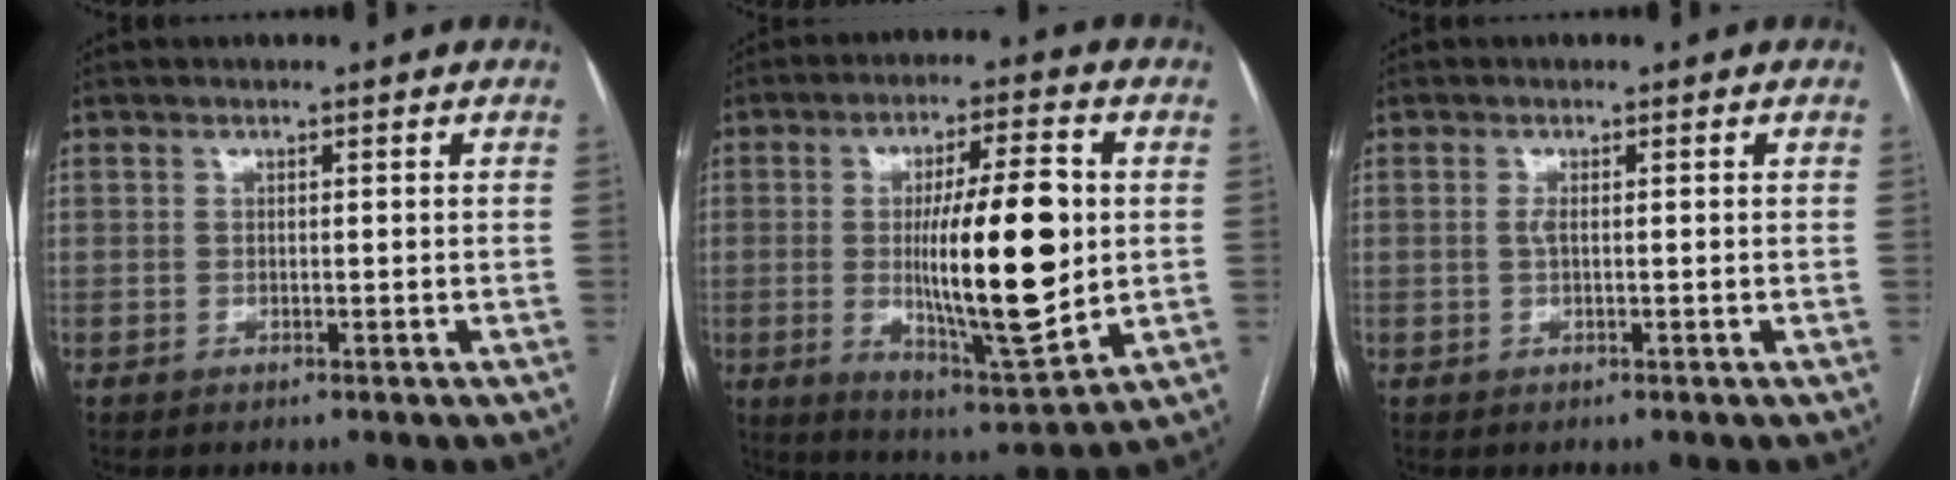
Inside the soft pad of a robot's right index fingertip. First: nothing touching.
{"total": 17.5, "force": [0.2, 3.0, 17.3], "torque": [-0.294, -0.008, 0.006]}
{"total": 0.9, "force": [0.1, 0.1, 0.9], "torque": [-0.022, -0.001, 0.000]}